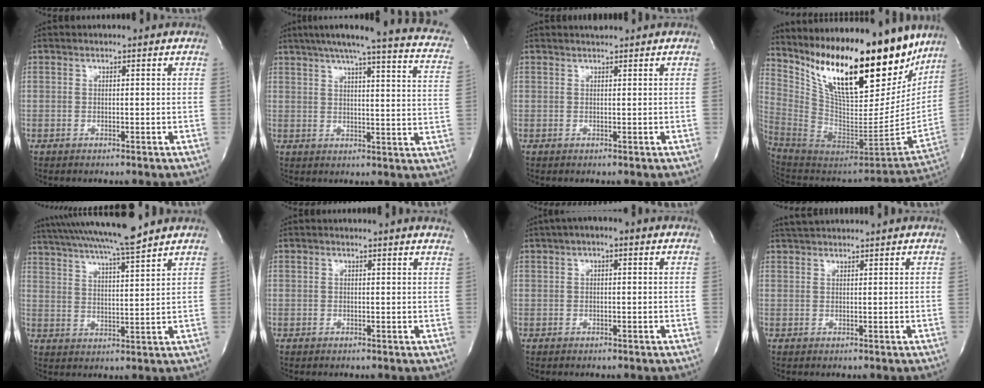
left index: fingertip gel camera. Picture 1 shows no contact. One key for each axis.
{"total": 20.9, "fx": 16.2, "fy": 1.7, "fz": 13.1, "tx": -0.184, "ty": -0.014, "tz": 0.181}
{"total": 0.7, "fx": 0.7, "fy": -0.1, "fz": 0.1, "tx": -0.007, "ty": -0.001, "tz": 0.015}
{"total": 28.9, "fx": 20.1, "fy": 8.8, "fz": 18.8, "tx": -0.331, "ty": -0.026, "tz": 0.323}
{"total": 15.6, "fx": 13.8, "fy": -0.7, "fz": 7.2, "tx": -0.139, "ty": 0.005, "tz": 0.215}
{"total": 3.6, "fx": 3.3, "fy": -0.1, "fz": 1.5, "tx": -0.019, "ty": -0.004, "tz": 0.019}
{"total": 3.9, "fx": 1.6, "fy": 1.4, "fz": 3.2, "tx": -0.057, "ty": 0.018, "tz": 0.018}
{"total": 3.2, "fx": 3.1, "fy": 0.0, "fz": 1.0, "tx": -0.021, "ty": 0.022, "tz": 0.058}